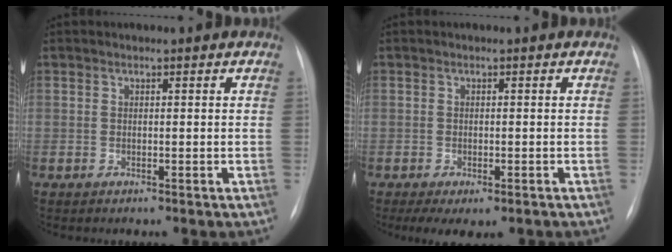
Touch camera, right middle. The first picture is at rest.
{"total": 4.5, "force": [-2.8, 2.0, 2.9], "torque": [-0.041, -0.008, -0.038]}